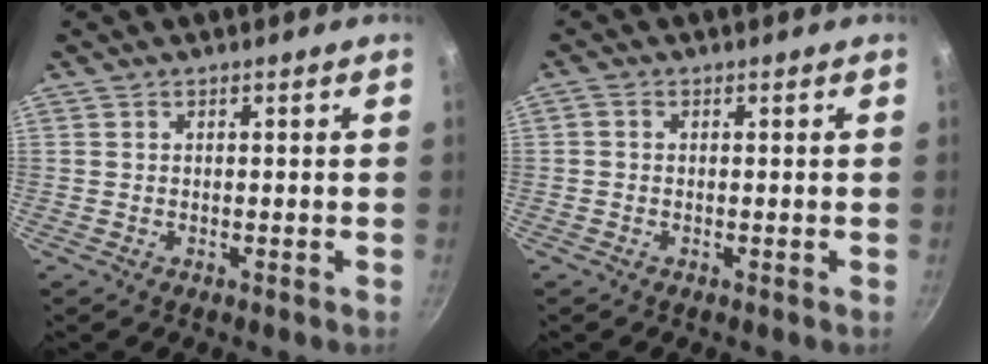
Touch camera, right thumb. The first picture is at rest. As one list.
[{"total": 0.9, "force": [-0.1, 0.6, 0.6], "torque": [-0.018, 0.005, -0.005]}]